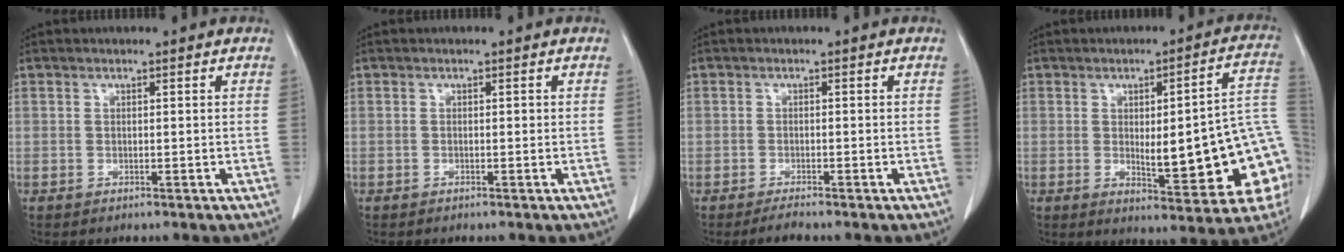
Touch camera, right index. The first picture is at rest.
{"total": 0.0}
{"total": 1.3, "force": [-1.3, 0.2, 0.3], "torque": [-0.007, -0.003, -0.021]}
{"total": 19.2, "force": [-2.3, 4.1, 18.6], "torque": [-0.164, 0.027, -0.012]}